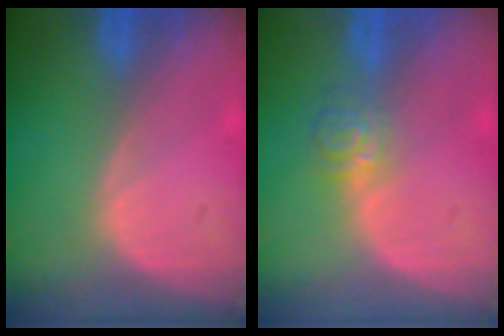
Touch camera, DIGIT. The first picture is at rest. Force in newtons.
{"total": 3.6, "press": 3.4, "slide": 1.2}